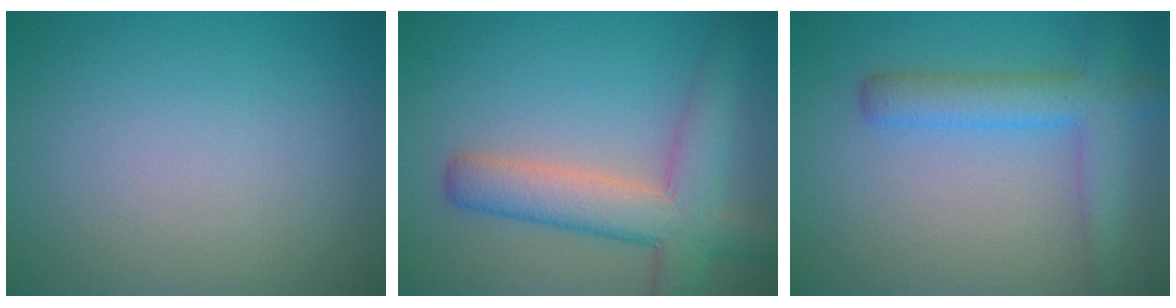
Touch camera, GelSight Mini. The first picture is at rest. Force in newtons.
{"total": 6.4, "press": 6.4, "slide": 0.4}
{"total": 4.2, "press": 4.2, "slide": 0.2}